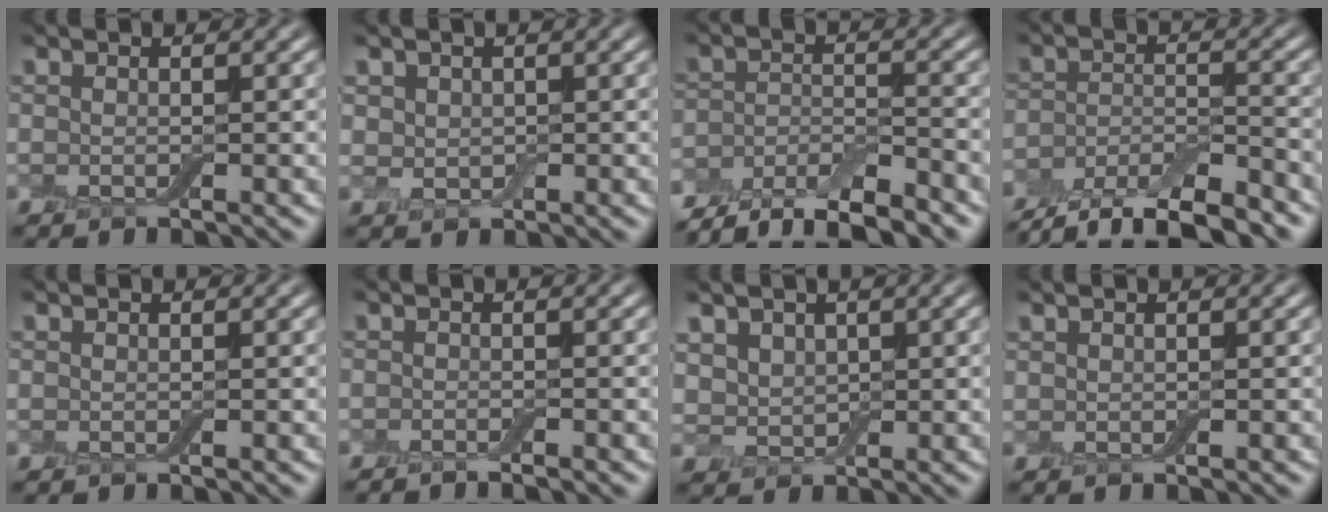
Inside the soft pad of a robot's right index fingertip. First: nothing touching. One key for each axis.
{"total": 2.2, "fx": 0.8, "fy": 1.9, "fz": 0.9, "tx": -0.009, "ty": 0.011, "tz": 0.002}
{"total": 7.0, "fx": -6.0, "fy": 2.0, "fz": 2.9, "tx": -0.053, "ty": -0.005, "tz": -0.106}
{"total": 8.1, "fx": -6.8, "fy": 2.6, "fz": 3.7, "tx": -0.070, "ty": -0.008, "tz": -0.113}
{"total": 0.0}
{"total": 1.2, "fx": -1.1, "fy": 0.1, "fz": 0.4, "tx": -0.006, "ty": 0.000, "tz": -0.019}
{"total": 2.4, "fx": 1.3, "fy": 1.8, "fz": 0.8, "tx": -0.019, "ty": 0.003, "tz": 0.022}
{"total": 0.0}